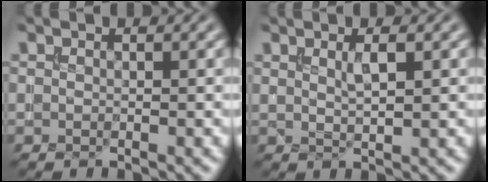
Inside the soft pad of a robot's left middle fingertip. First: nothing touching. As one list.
[{"total": 1.7, "force": [0.8, 0.4, 1.4], "torque": [-0.027, -0.001, 0.014]}]